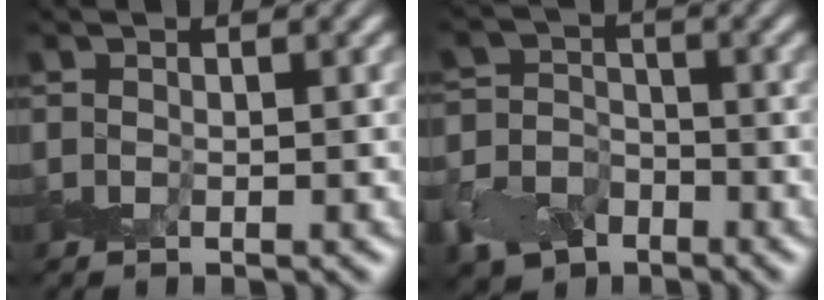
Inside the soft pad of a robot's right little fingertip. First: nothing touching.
{"total": 6.3, "force": [-3.9, 4.3, 2.4], "torque": [-0.039, -0.007, -0.074]}